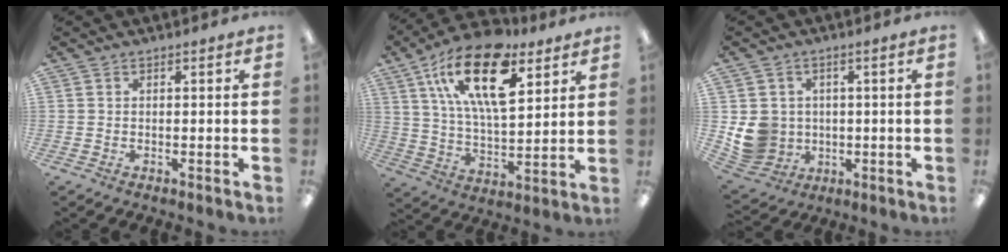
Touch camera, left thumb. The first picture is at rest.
{"total": 21.8, "force": [11.6, 10.0, 15.5], "torque": [-0.273, -0.051, 0.195]}
{"total": 8.2, "force": [0.1, 7.9, 2.2], "torque": [-0.063, 0.006, 0.014]}